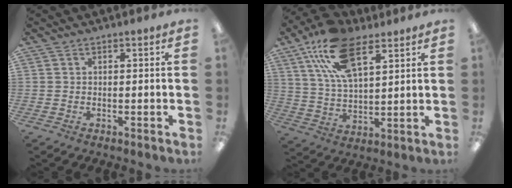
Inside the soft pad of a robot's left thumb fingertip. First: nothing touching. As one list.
[{"total": 17.1, "force": [9.8, 8.2, 11.4], "torque": [-0.216, -0.021, 0.173]}]